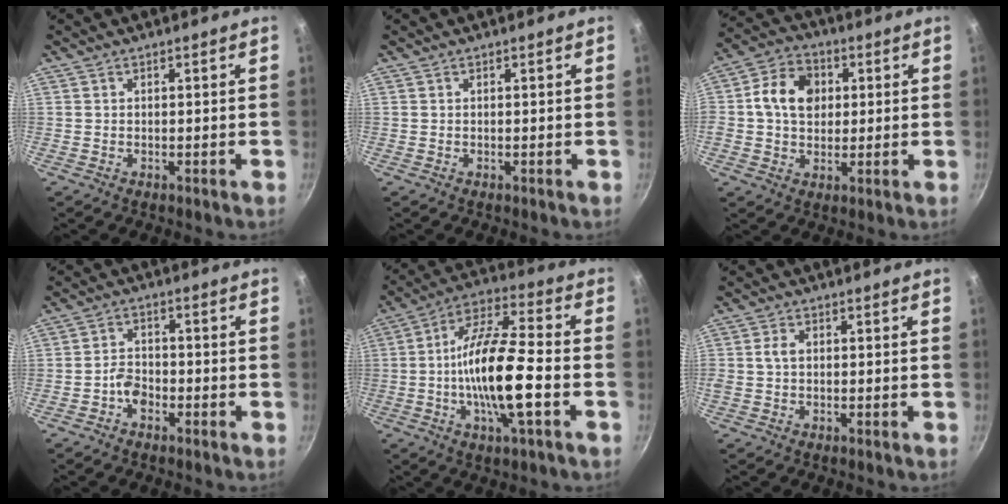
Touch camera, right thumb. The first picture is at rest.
{"total": 0.0}
{"total": 10.3, "force": [1.6, 8.2, 6.0], "torque": [-0.081, 0.007, 0.009]}
{"total": 3.6, "force": [-2.1, 2.4, 1.7], "torque": [-0.022, 0.026, -0.040]}
{"total": 17.0, "force": [-3.5, 4.9, 15.9], "torque": [-0.286, 0.032, -0.078]}
{"total": 2.4, "force": [0.0, 1.8, 1.6], "torque": [-0.028, 0.006, -0.003]}